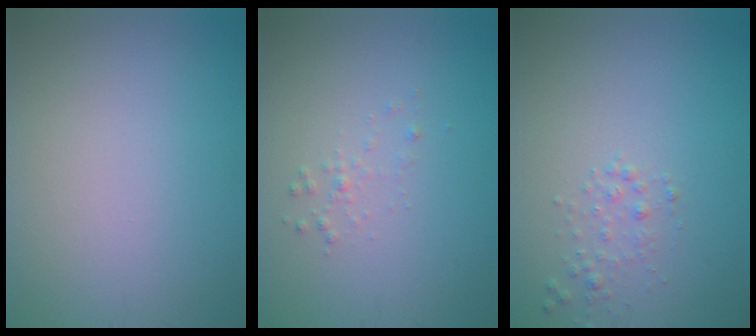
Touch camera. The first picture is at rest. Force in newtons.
{"total": 0.7, "press": 0.7, "slide": 0.1}
{"total": 1.2, "press": 1.2, "slide": 0.1}